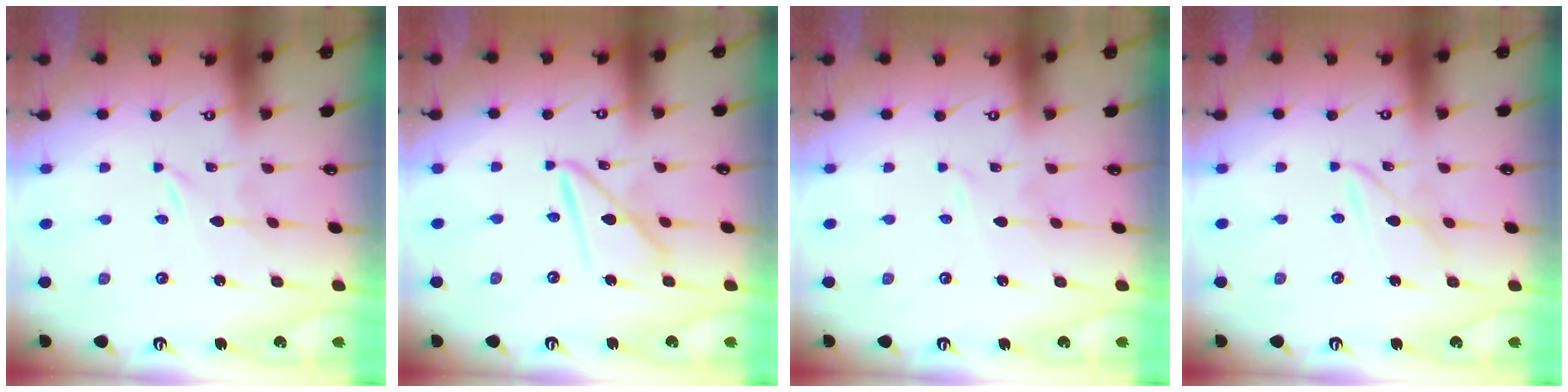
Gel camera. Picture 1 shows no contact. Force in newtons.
{"total": 12.3, "press": 12.3, "slide": 1.1}
{"total": 1.7, "press": 1.7, "slide": 0.1}
{"total": 5.8, "press": 5.7, "slide": 0.5}